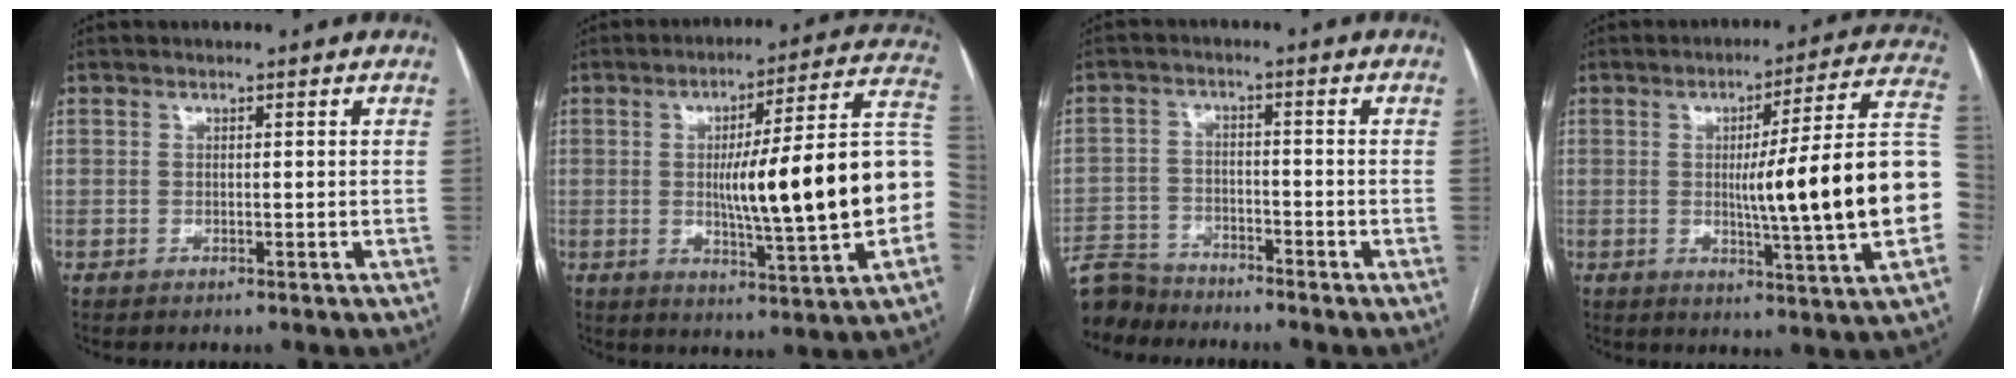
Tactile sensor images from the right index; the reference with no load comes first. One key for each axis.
{"total": 21.5, "fx": -1.6, "fy": 1.4, "fz": 21.3, "tx": -0.252, "ty": 0.026, "tz": -0.020}
{"total": 6.7, "fx": -6.5, "fy": 1.6, "fz": -0.2, "tx": 0.004, "ty": -0.001, "tz": -0.126}
{"total": 20.6, "fx": -1.6, "fy": -0.6, "fz": 20.5, "tx": -0.220, "ty": 0.017, "tz": -0.027}